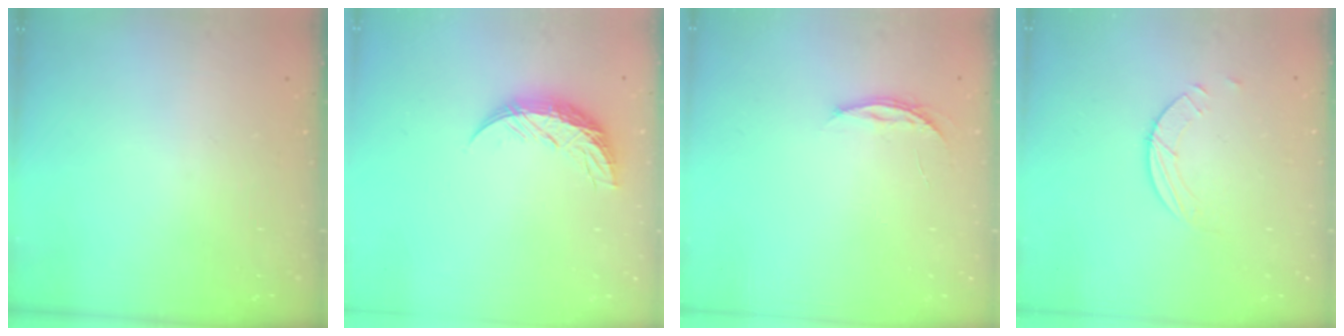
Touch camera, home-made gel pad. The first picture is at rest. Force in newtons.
{"total": 9.3, "press": 9.3, "slide": 0.7}
{"total": 4.0, "press": 3.9, "slide": 0.5}
{"total": 2.6, "press": 2.6, "slide": 0.3}